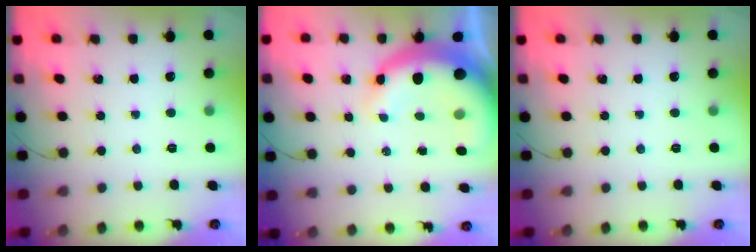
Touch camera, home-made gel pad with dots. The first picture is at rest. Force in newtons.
{"total": 11.4, "press": 11.2, "slide": 2.0}
{"total": 0.0}